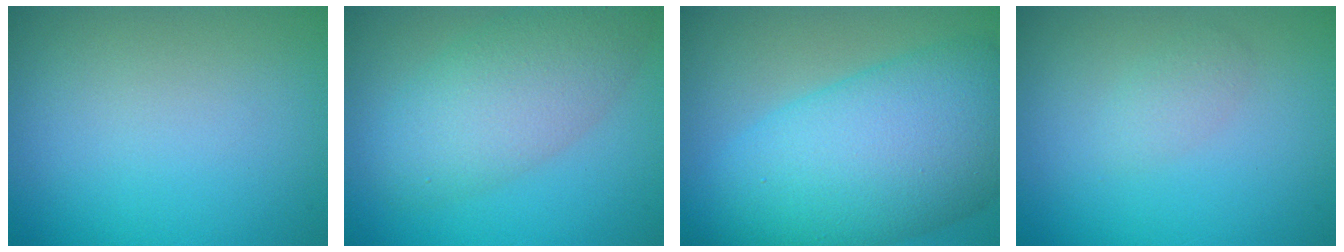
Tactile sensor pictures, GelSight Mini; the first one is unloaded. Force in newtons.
{"total": 6.0, "press": 6.0, "slide": 0.2}
{"total": 12.9, "press": 12.9, "slide": 0.2}
{"total": 1.1, "press": 1.1, "slide": 0.1}